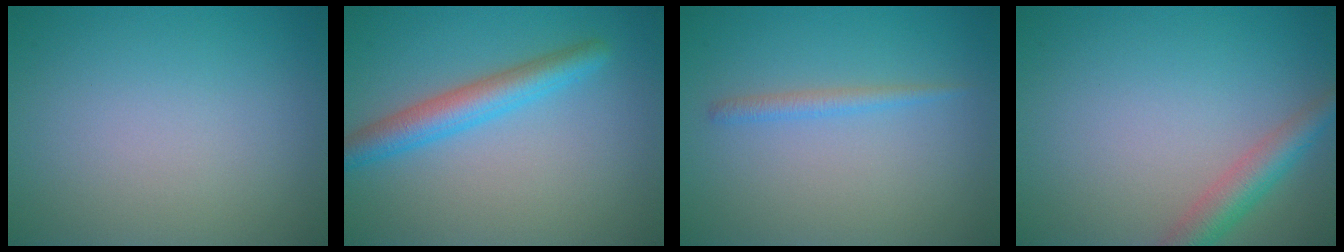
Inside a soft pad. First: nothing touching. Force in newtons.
{"total": 3.8, "press": 3.8, "slide": 0.1}
{"total": 1.3, "press": 1.3, "slide": 0.0}
{"total": 3.3, "press": 3.3, "slide": 0.1}